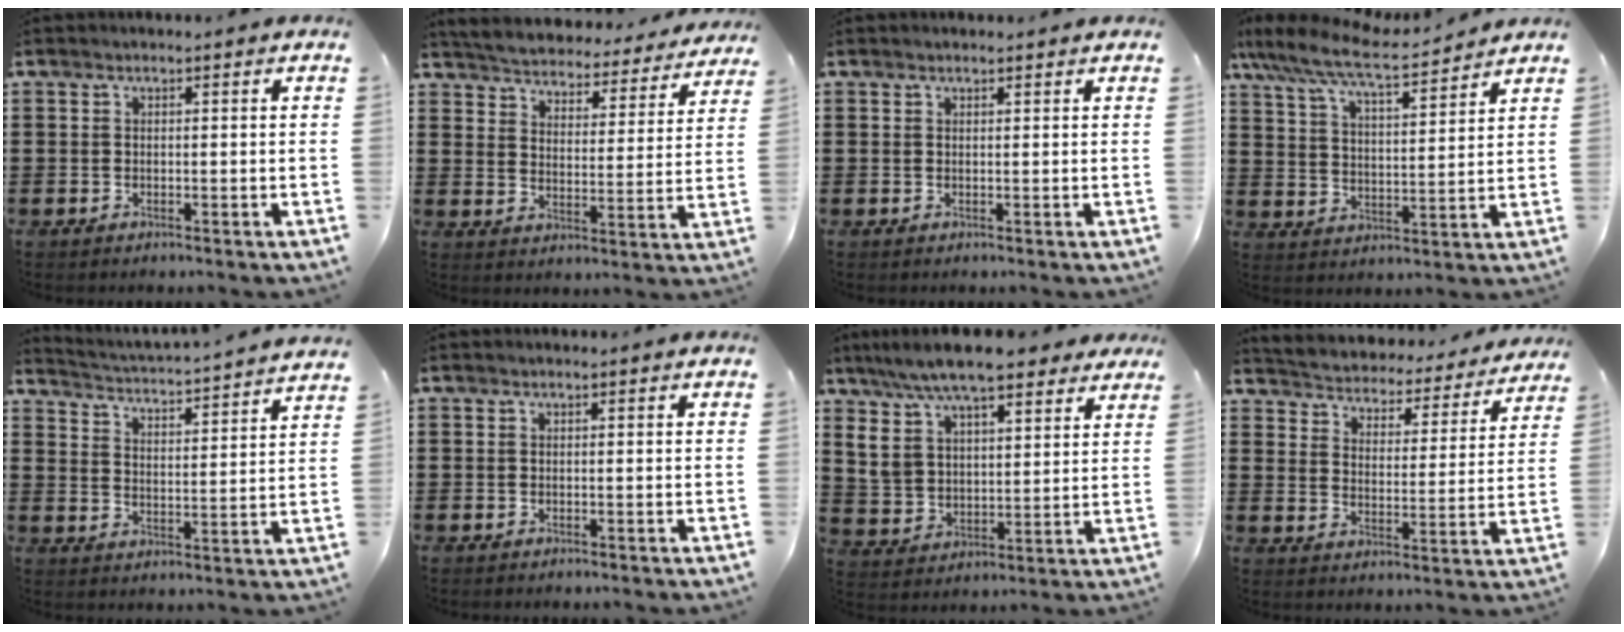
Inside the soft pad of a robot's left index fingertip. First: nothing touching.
{"total": 4.5, "force": [4.5, -0.2, -0.1], "torque": [-0.026, -0.039, 0.072]}
{"total": 0.7, "force": [0.7, 0.1, 0.1], "torque": [-0.004, 0.000, 0.013]}
{"total": 7.9, "force": [6.8, 0.9, 4.0], "torque": [-0.104, -0.036, 0.112]}
{"total": 3.2, "force": [3.0, -0.9, 0.4], "torque": [-0.028, -0.037, 0.042]}
{"total": 0.0}
{"total": 9.5, "force": [7.8, 2.9, 4.6], "torque": [-0.119, -0.018, 0.143]}
{"total": 3.2, "force": [3.2, 0.2, -0.4], "torque": [-0.017, -0.036, 0.046]}